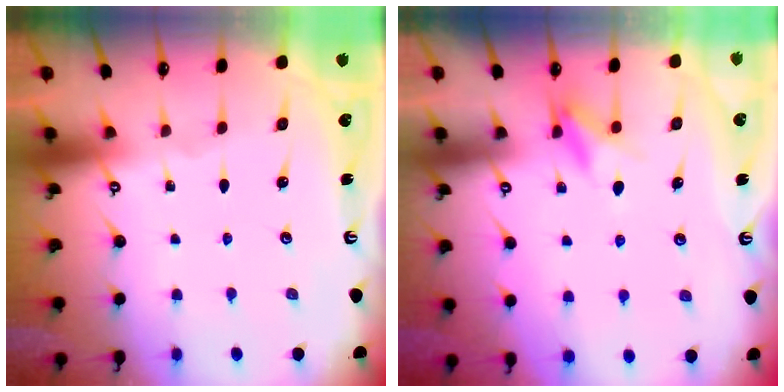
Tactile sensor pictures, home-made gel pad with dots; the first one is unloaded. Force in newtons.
{"total": 8.5, "press": 8.4, "slide": 1.1}